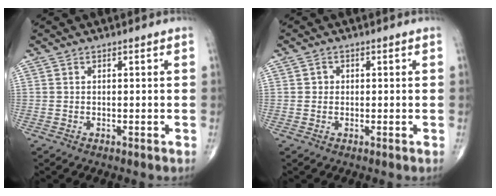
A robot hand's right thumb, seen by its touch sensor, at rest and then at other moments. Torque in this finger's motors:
{"motor_torque": [-0.23, 0.21, -0.12, -0.16, 0.02]}